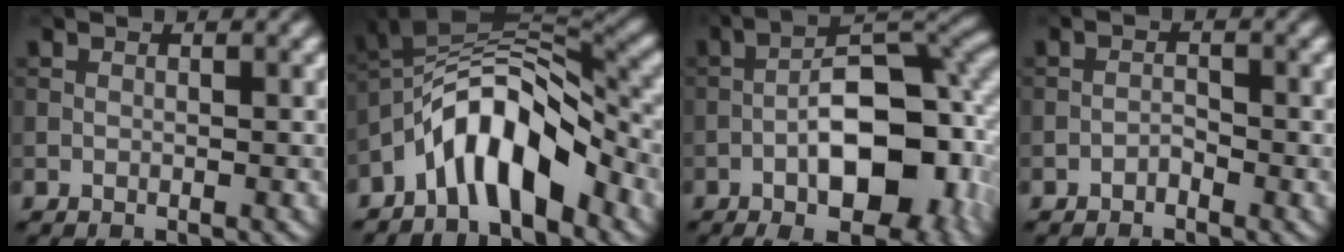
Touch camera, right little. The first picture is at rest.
{"total": 8.1, "force": [-4.5, 3.2, 6.0], "torque": [-0.086, 0.016, -0.087]}
{"total": 12.9, "force": [-4.3, 5.8, 10.7], "torque": [-0.141, 0.007, -0.070]}
{"total": 0.7, "force": [-0.5, 0.4, 0.2], "torque": [-0.005, 0.001, -0.013]}